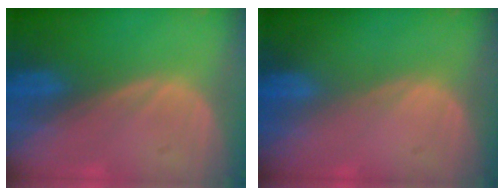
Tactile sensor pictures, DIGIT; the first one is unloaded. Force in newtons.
{"total": 0.0}